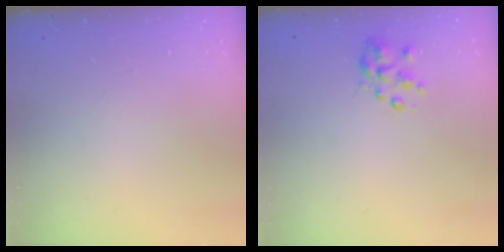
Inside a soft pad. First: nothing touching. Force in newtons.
{"total": 3.2, "press": 3.1, "slide": 1.0}